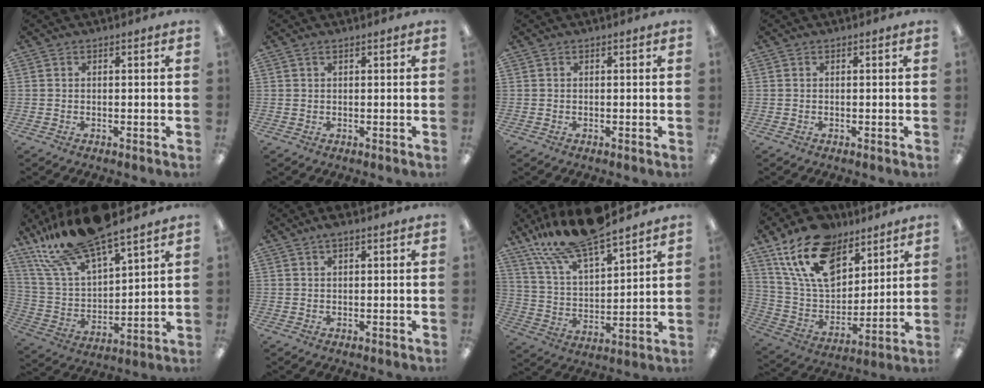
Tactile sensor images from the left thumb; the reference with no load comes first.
{"total": 1.1, "force": [0.7, 0.5, 0.7], "torque": [-0.015, 0.003, 0.012]}
{"total": 0.0}
{"total": 0.0}
{"total": 20.0, "force": [16.5, 5.7, 9.9], "torque": [-0.201, -0.094, 0.294]}
{"total": 2.3, "force": [1.6, 0.6, 1.6], "torque": [-0.035, 0.002, 0.028]}
{"total": 17.1, "force": [14.5, 4.4, 8.0], "torque": [-0.173, -0.079, 0.259]}
{"total": 19.2, "force": [11.9, 11.1, 10.2], "torque": [-0.202, -0.047, 0.222]}